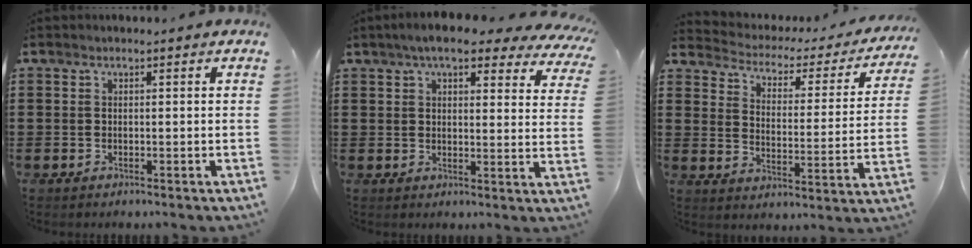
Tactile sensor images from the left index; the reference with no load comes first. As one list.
[{"total": 6.9, "force": [5.6, 1.4, 3.8], "torque": [-0.075, -0.014, 0.098]}, {"total": 2.3, "force": [2.0, 0.9, 0.4], "torque": [-0.028, -0.020, 0.023]}]